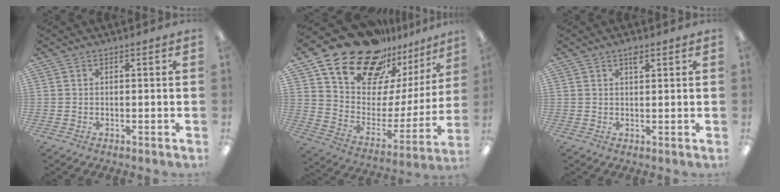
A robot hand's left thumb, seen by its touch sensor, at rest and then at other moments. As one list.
[{"total": 22.4, "force": [18.1, 10.8, 7.4], "torque": [-0.137, -0.128, 0.328]}, {"total": 2.2, "force": [1.4, 0.9, 1.5], "torque": [-0.016, -0.005, 0.022]}]